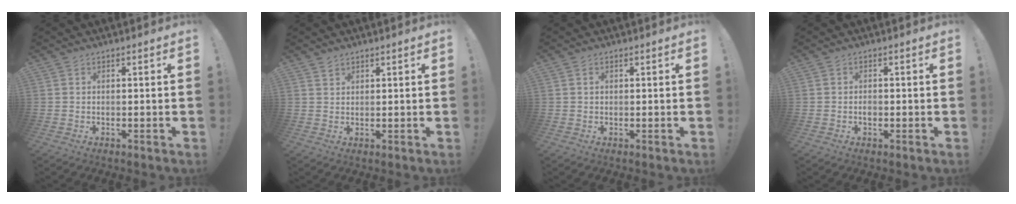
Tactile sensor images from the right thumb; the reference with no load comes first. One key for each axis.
{"total": 1.5, "fx": 1.4, "fy": 0.5, "fz": 0.2, "tx": -0.004, "ty": -0.007, "tz": 0.027}
{"total": 0.7, "fx": 0.2, "fy": 0.6, "fz": 0.3, "tx": -0.012, "ty": 0.006, "tz": 0.004}
{"total": 1.6, "fx": -0.9, "fy": 1.0, "fz": 0.9, "tx": -0.014, "ty": 0.002, "tz": -0.016}